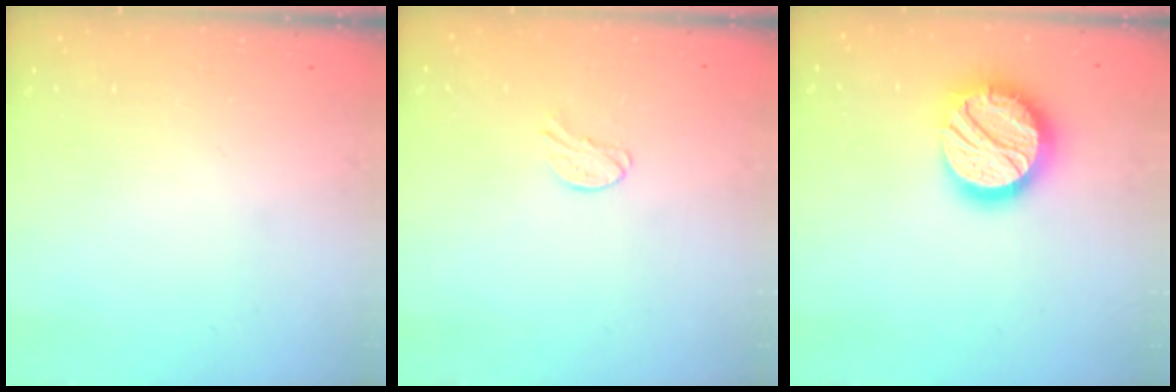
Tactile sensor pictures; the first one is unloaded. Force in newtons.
{"total": 5.6, "press": 5.6, "slide": 0.5}
{"total": 18.0, "press": 18.0, "slide": 1.2}